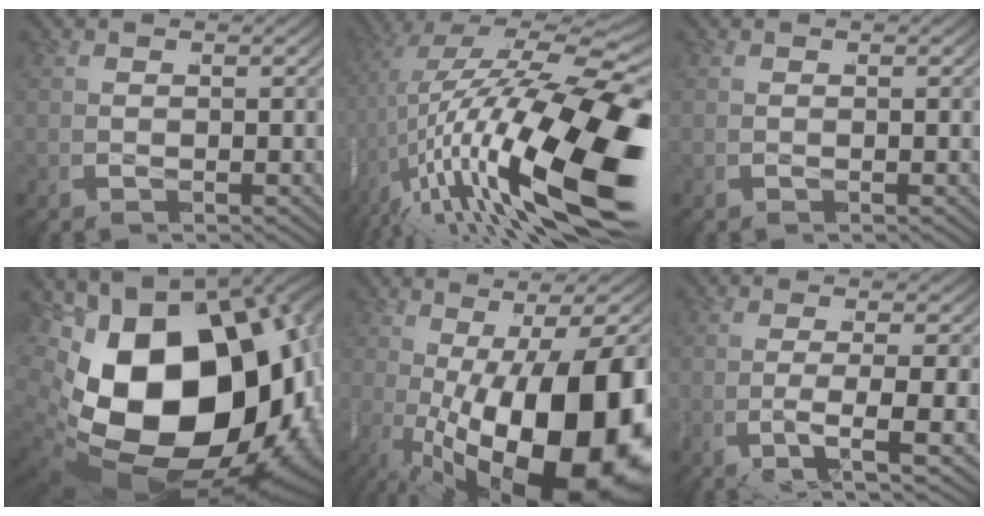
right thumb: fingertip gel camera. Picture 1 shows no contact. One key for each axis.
{"total": 16.6, "fx": -2.2, "fy": 7.5, "fz": 14.6, "tx": -0.280, "ty": -0.035, "tz": -0.016}
{"total": 0.0}
{"total": 31.3, "fx": -3.4, "fy": 20.1, "fz": 23.7, "tx": -0.407, "ty": -0.065, "tz": -0.016}
{"total": 21.6, "fx": -4.1, "fy": 12.0, "fz": 17.5, "tx": -0.288, "ty": -0.049, "tz": -0.023}
{"total": 5.7, "fx": -1.4, "fy": 1.7, "fz": 5.3, "tx": -0.110, "ty": -0.007, "tz": -0.024}